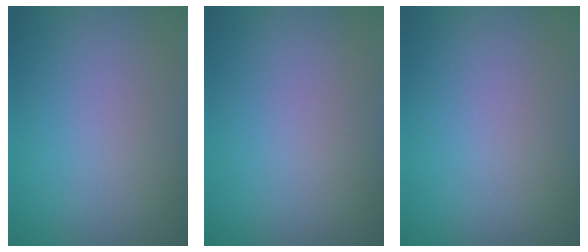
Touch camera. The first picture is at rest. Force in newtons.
{"total": 0.0}
{"total": 0.0}